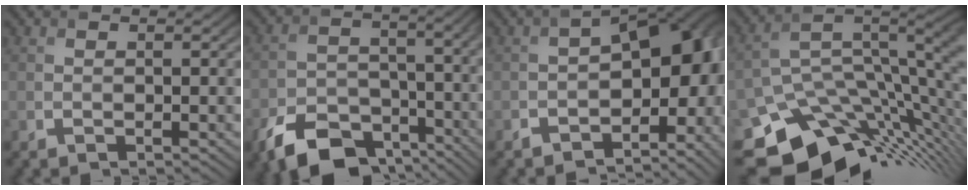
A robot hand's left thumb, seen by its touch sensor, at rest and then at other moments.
{"total": 10.8, "force": [-7.1, 5.9, 5.6], "torque": [-0.108, -0.025, -0.124]}
{"total": 12.0, "force": [-3.0, 7.2, 9.2], "torque": [-0.114, -0.022, -0.039]}
{"total": 12.8, "force": [-6.4, 7.4, 8.2], "torque": [-0.161, -0.038, -0.082]}